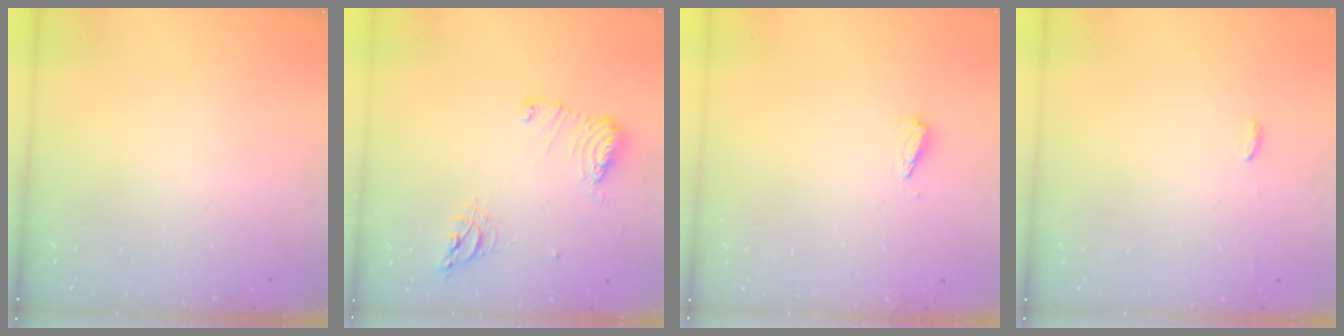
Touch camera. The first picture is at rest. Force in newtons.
{"total": 11.6, "press": 11.6, "slide": 1.1}
{"total": 3.0, "press": 3.0, "slide": 0.1}
{"total": 3.8, "press": 3.6, "slide": 1.2}